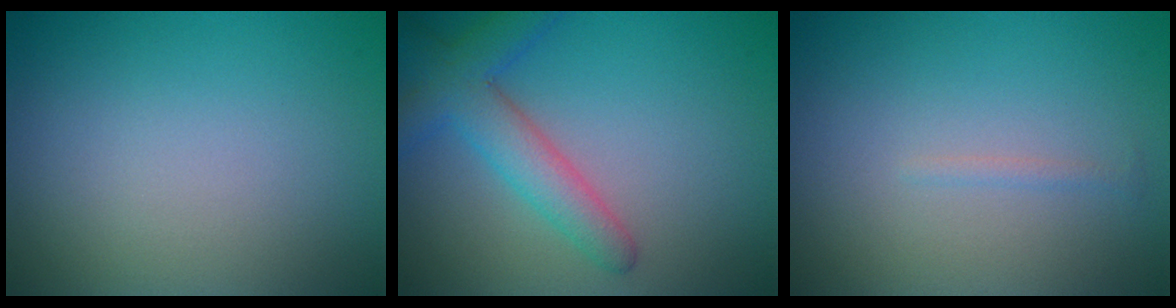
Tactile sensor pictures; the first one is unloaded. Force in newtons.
{"total": 4.2, "press": 4.2, "slide": 0.2}
{"total": 0.5, "press": 0.5, "slide": 0.0}